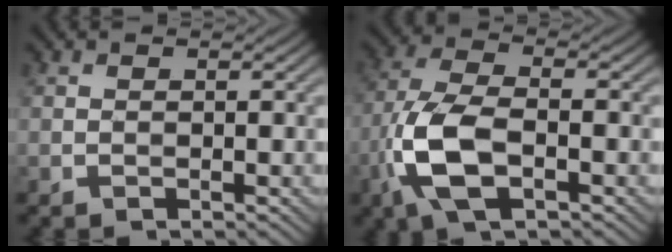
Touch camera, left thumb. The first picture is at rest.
{"total": 9.0, "force": [-3.3, 3.6, 7.5], "torque": [-0.174, 0.002, -0.075]}